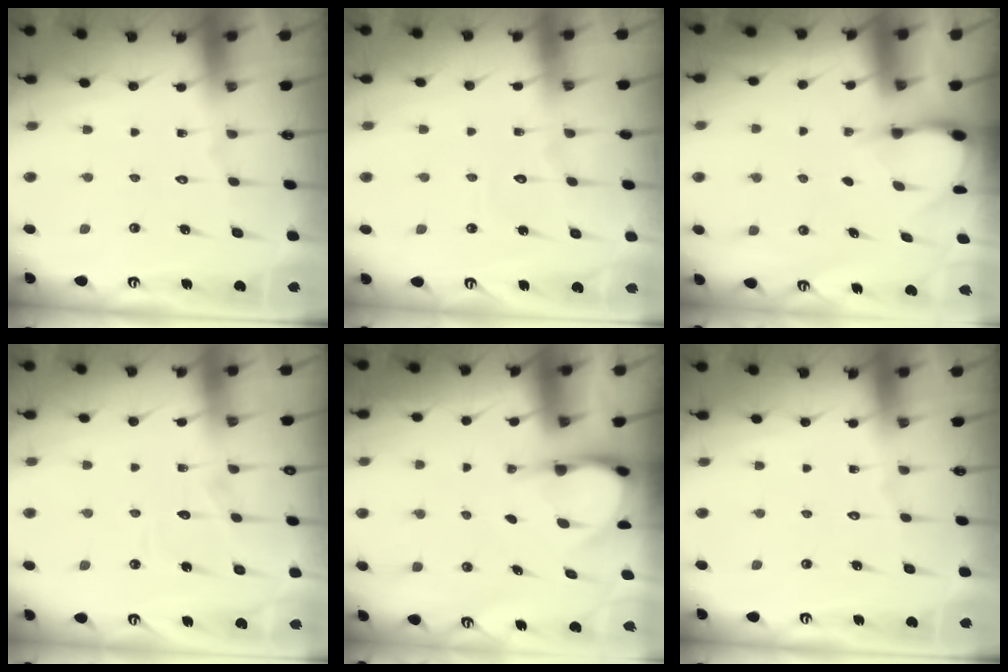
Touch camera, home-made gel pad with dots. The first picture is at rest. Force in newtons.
{"total": 3.9, "press": 3.9, "slide": 0.4}
{"total": 3.2, "press": 3.2, "slide": 0.4}
{"total": 6.3, "press": 6.3, "slide": 0.6}
{"total": 4.8, "press": 4.8, "slide": 0.1}
{"total": 0.0}